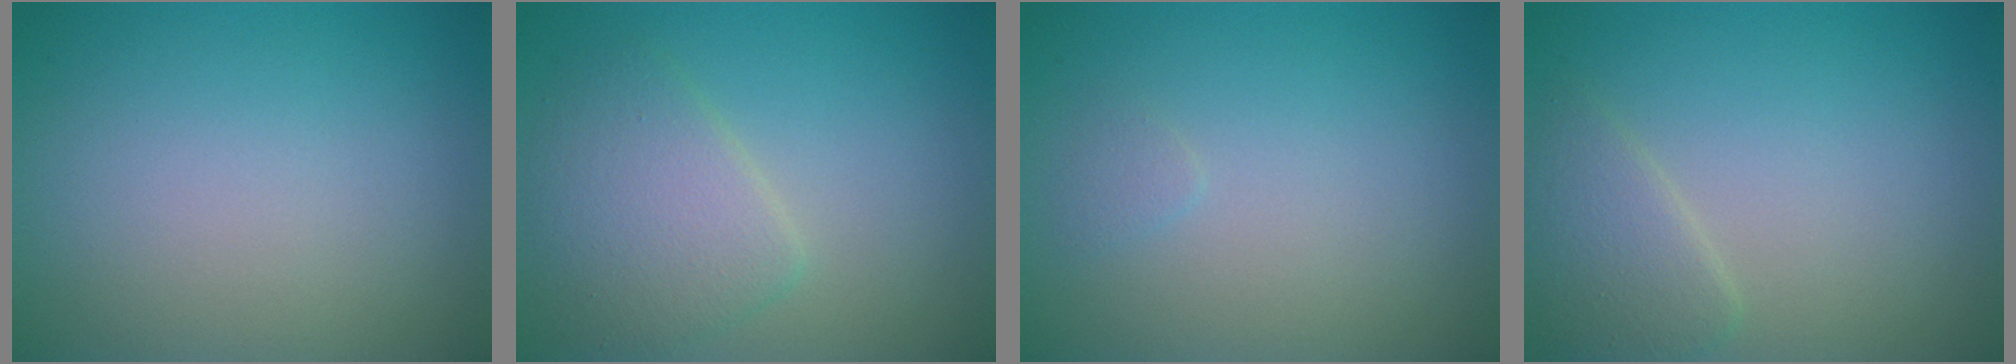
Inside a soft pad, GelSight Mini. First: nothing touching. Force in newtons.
{"total": 4.0, "press": 4.0, "slide": 0.2}
{"total": 0.6, "press": 0.6, "slide": 0.1}
{"total": 2.4, "press": 2.4, "slide": 0.2}